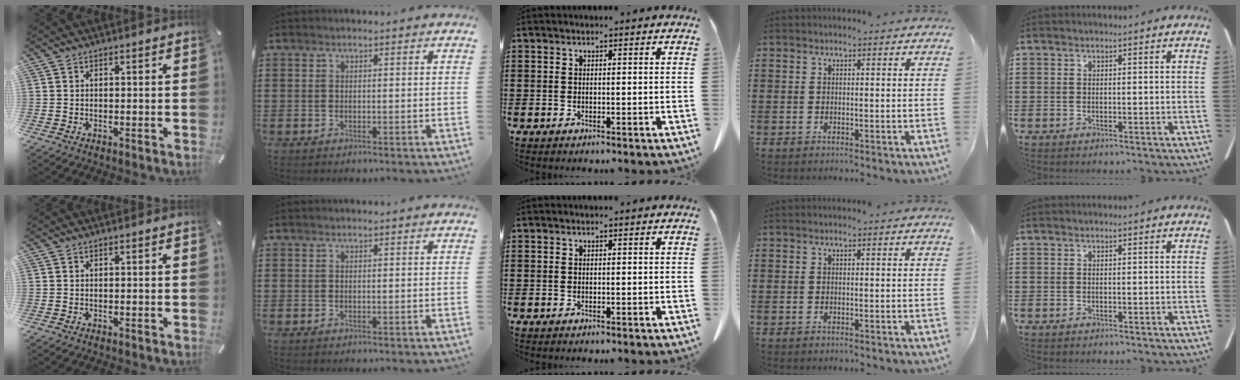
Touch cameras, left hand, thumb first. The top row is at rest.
{}